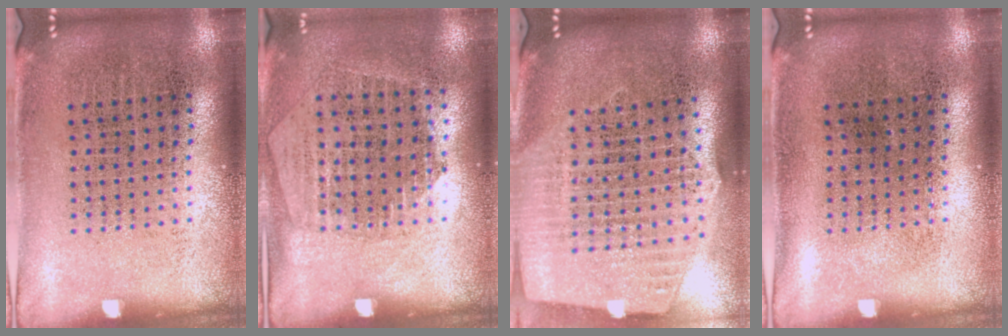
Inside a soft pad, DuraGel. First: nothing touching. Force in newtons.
{"total": 1.2, "press": 1.1, "slide": 0.5}
{"total": 2.6, "press": 2.2, "slide": 1.4}
{"total": 0.0}